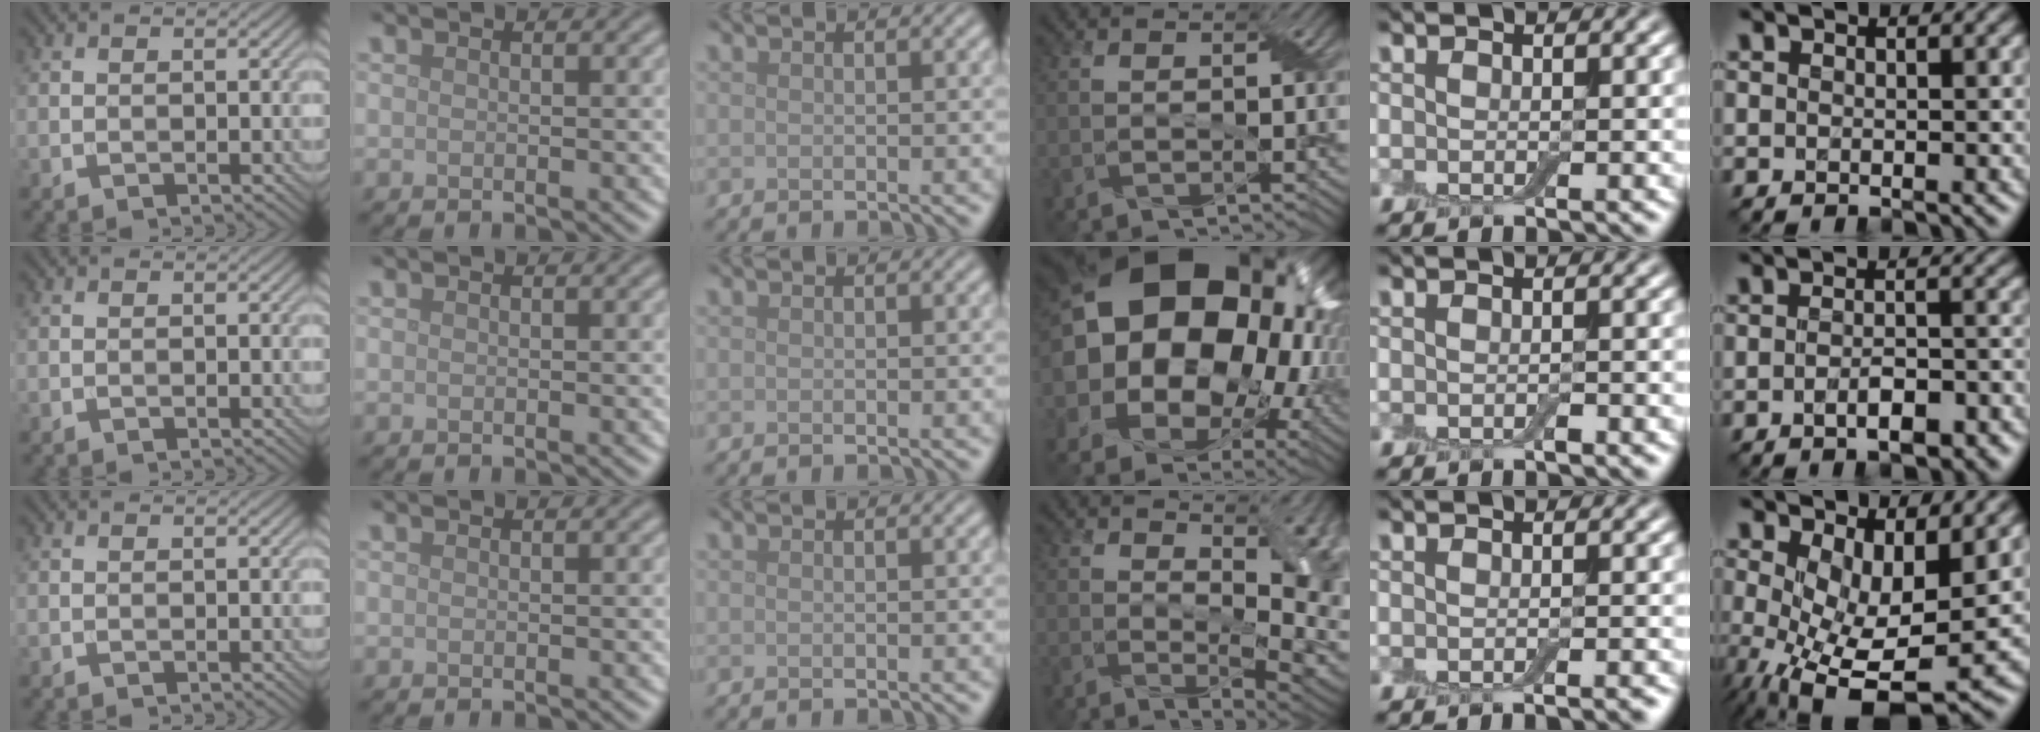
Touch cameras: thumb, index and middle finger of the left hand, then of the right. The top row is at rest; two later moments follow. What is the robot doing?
{"motion": "peel", "object": "aluminum foil"}